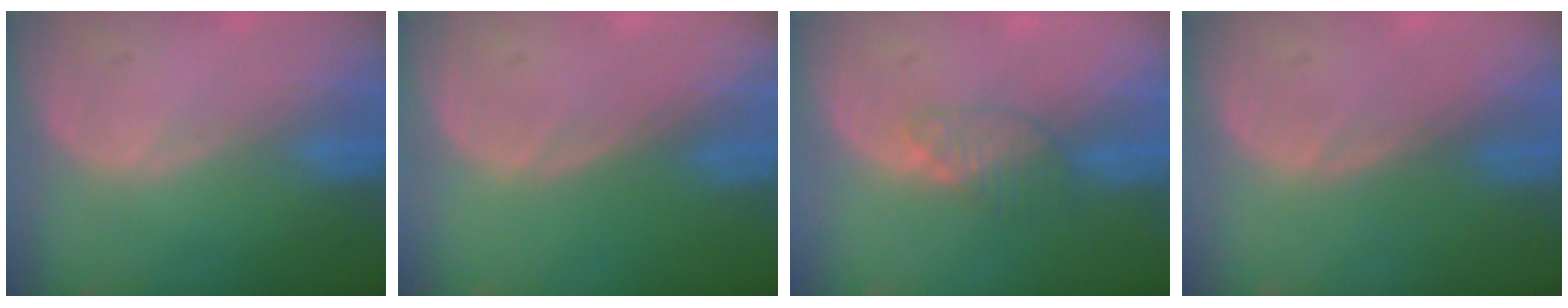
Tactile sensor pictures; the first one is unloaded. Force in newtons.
{"total": 0.0}
{"total": 3.5, "press": 3.2, "slide": 1.4}
{"total": 0.6, "press": 0.4, "slide": 0.4}